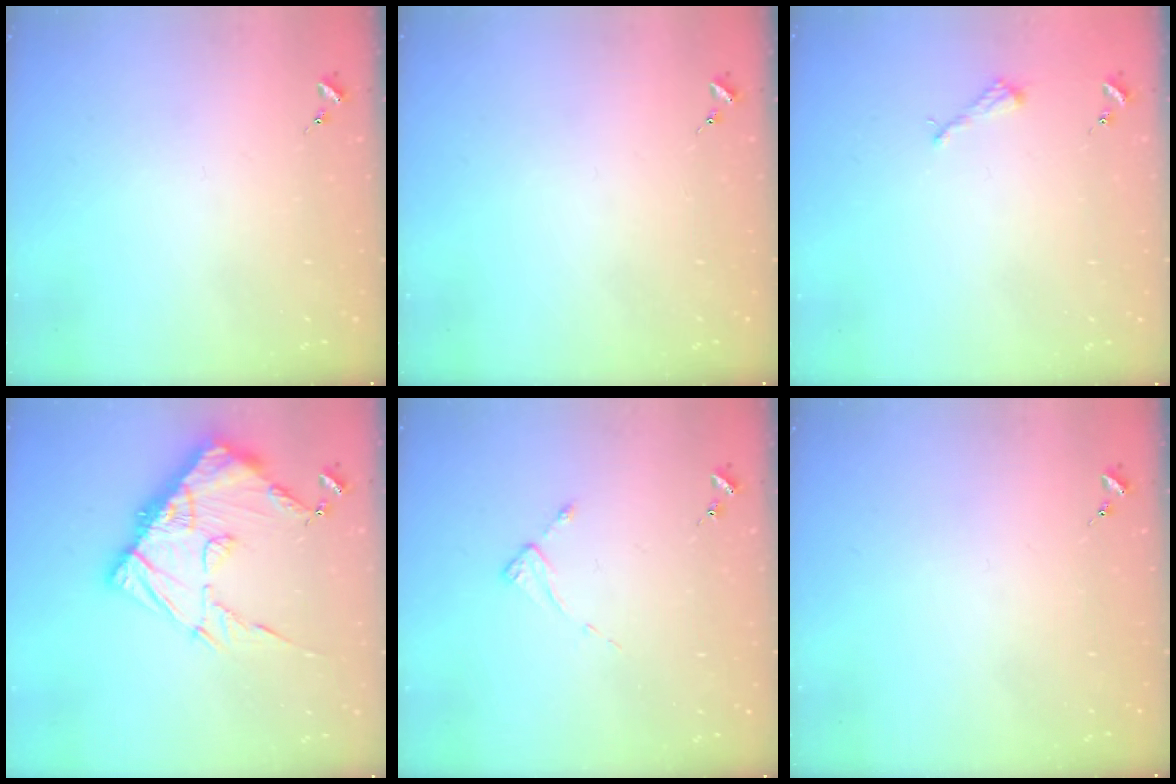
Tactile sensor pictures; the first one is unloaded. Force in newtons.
{"total": 0.0}
{"total": 2.6, "press": 2.6, "slide": 0.3}
{"total": 18.0, "press": 17.9, "slide": 1.6}
{"total": 2.6, "press": 2.6, "slide": 0.2}
{"total": 0.0}